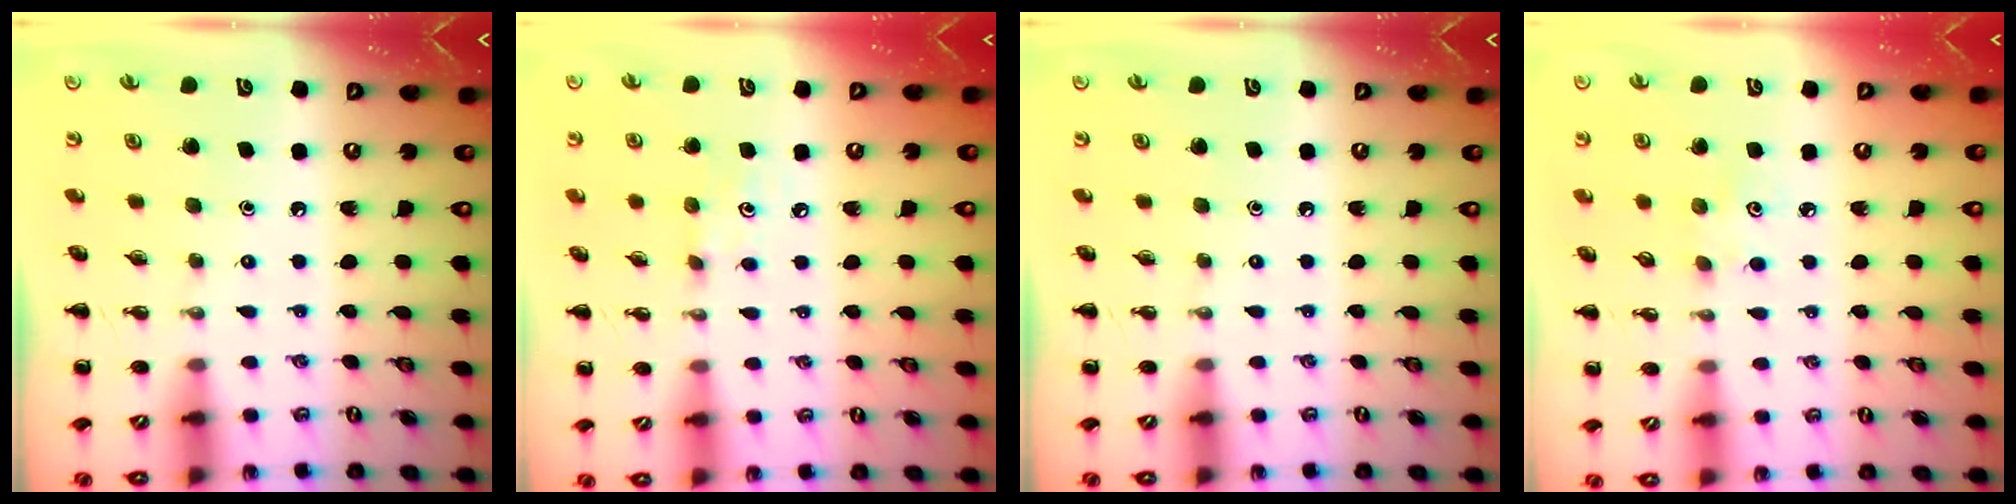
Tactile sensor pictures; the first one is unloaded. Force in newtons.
{"total": 4.3, "press": 4.0, "slide": 1.4}
{"total": 0.0}
{"total": 2.9, "press": 2.8, "slide": 0.8}